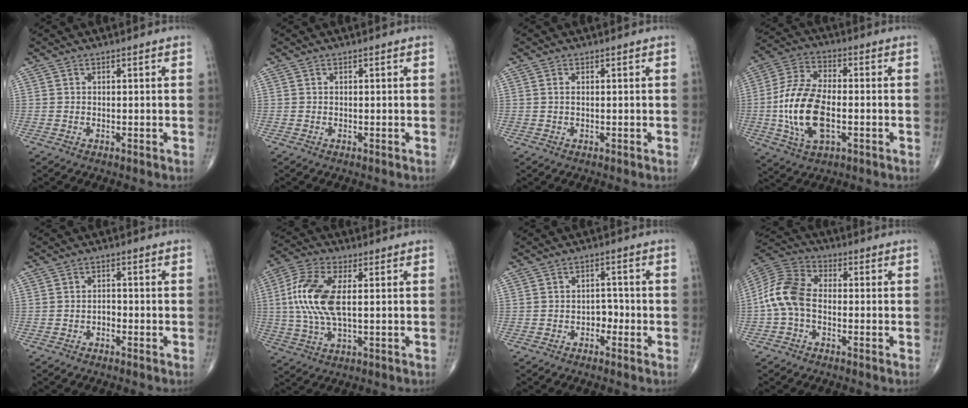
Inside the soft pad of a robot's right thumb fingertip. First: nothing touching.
{"total": 0.0}
{"total": 0.7, "force": [0.2, 0.3, 0.6], "torque": [-0.017, 0.004, 0.004]}
{"total": 15.5, "force": [-2.5, 8.0, 13.1], "torque": [-0.269, 0.014, -0.046]}
{"total": 1.3, "force": [-0.9, 0.8, 0.6], "torque": [-0.004, 0.007, -0.019]}
{"total": 12.1, "force": [1.3, 5.3, 10.9], "torque": [-0.250, 0.006, 0.024]}
{"total": 2.6, "force": [-1.3, 1.9, 1.4], "torque": [-0.004, 0.014, -0.024]}
{"total": 10.0, "force": [-1.5, 6.3, 7.6], "torque": [-0.155, 0.030, -0.044]}